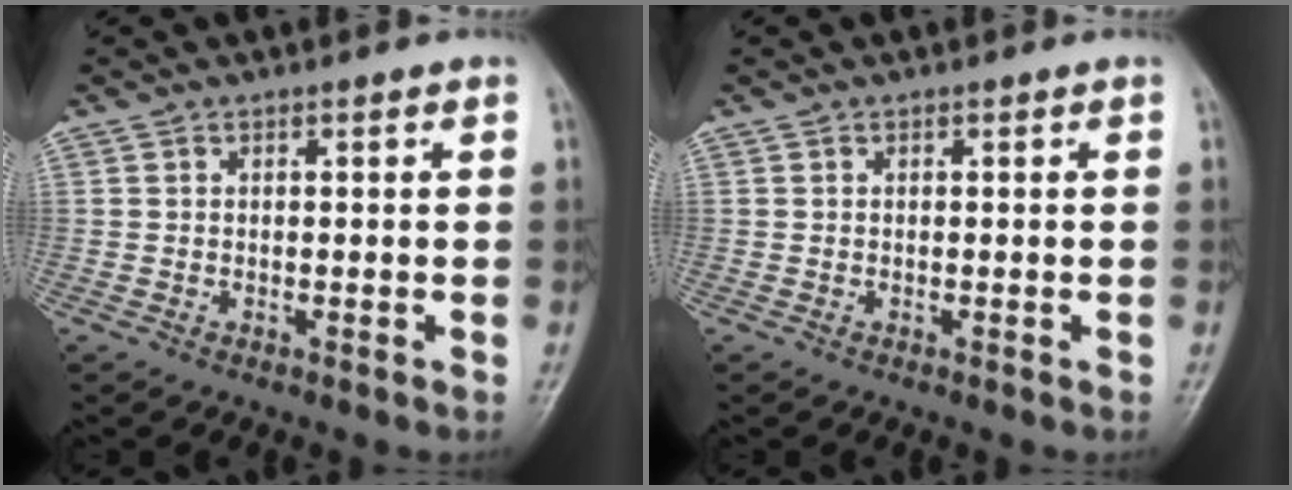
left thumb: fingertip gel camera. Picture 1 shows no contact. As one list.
[{"total": 0.0}]